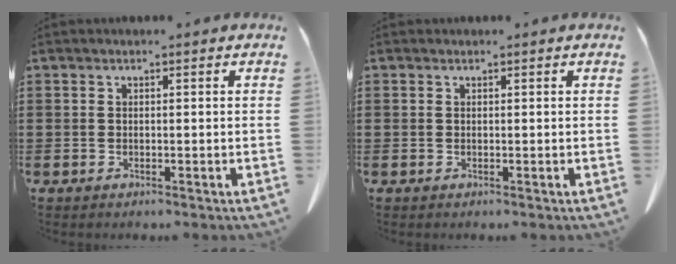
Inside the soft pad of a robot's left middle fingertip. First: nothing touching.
{"total": 0.0}